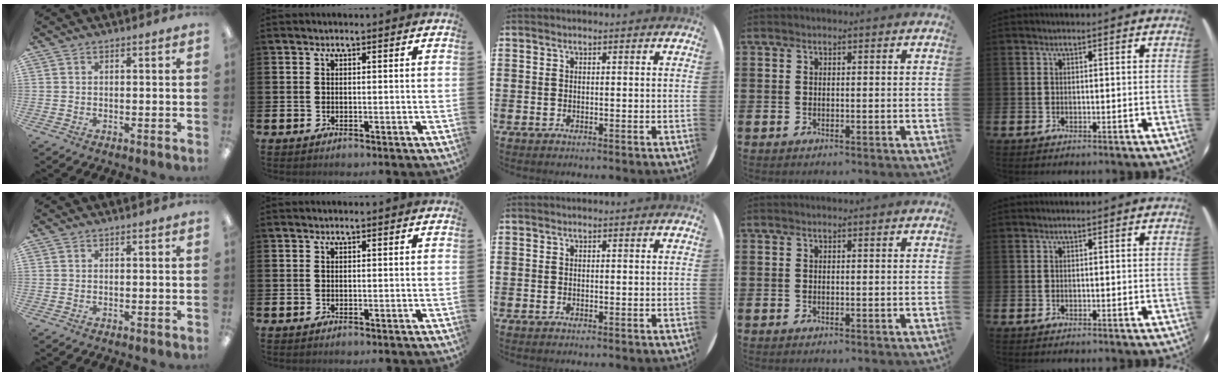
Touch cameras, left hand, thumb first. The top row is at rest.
{}